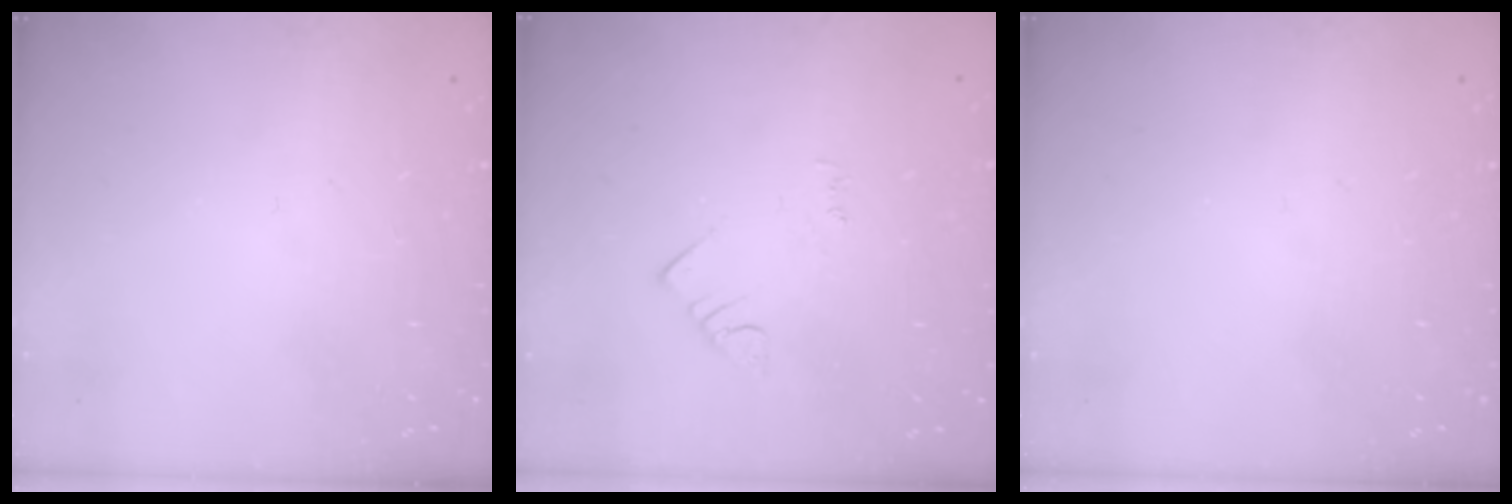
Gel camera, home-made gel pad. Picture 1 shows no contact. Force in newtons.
{"total": 2.5, "press": 2.5, "slide": 0.4}
{"total": 0.0}